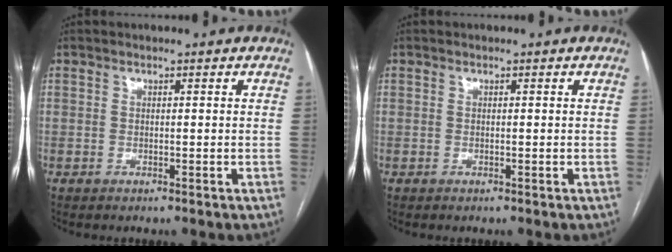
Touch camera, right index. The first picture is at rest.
{"total": 0.0}